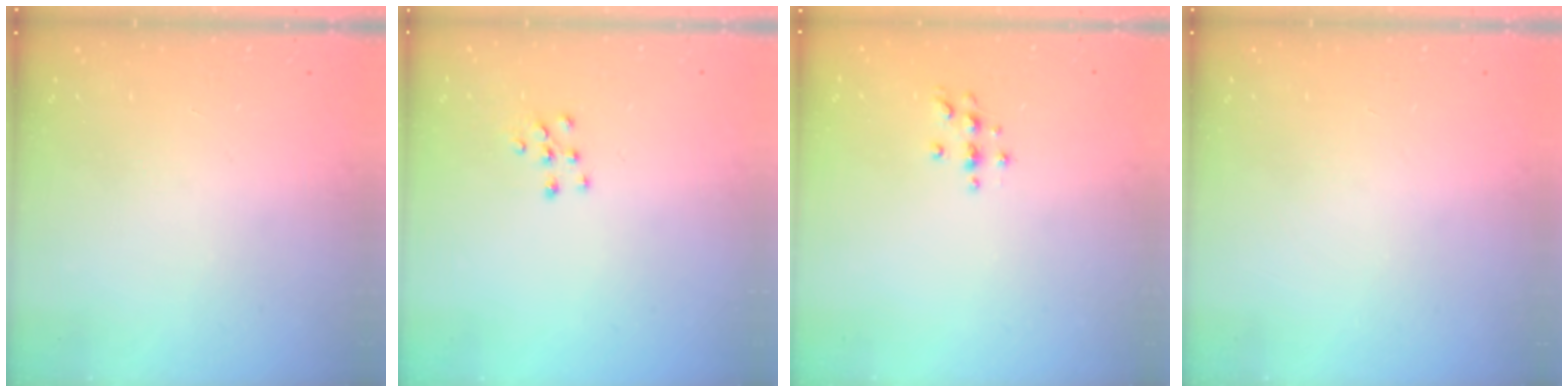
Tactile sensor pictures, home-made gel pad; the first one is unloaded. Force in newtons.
{"total": 6.8, "press": 6.8, "slide": 0.4}
{"total": 4.0, "press": 3.9, "slide": 0.5}
{"total": 0.0}